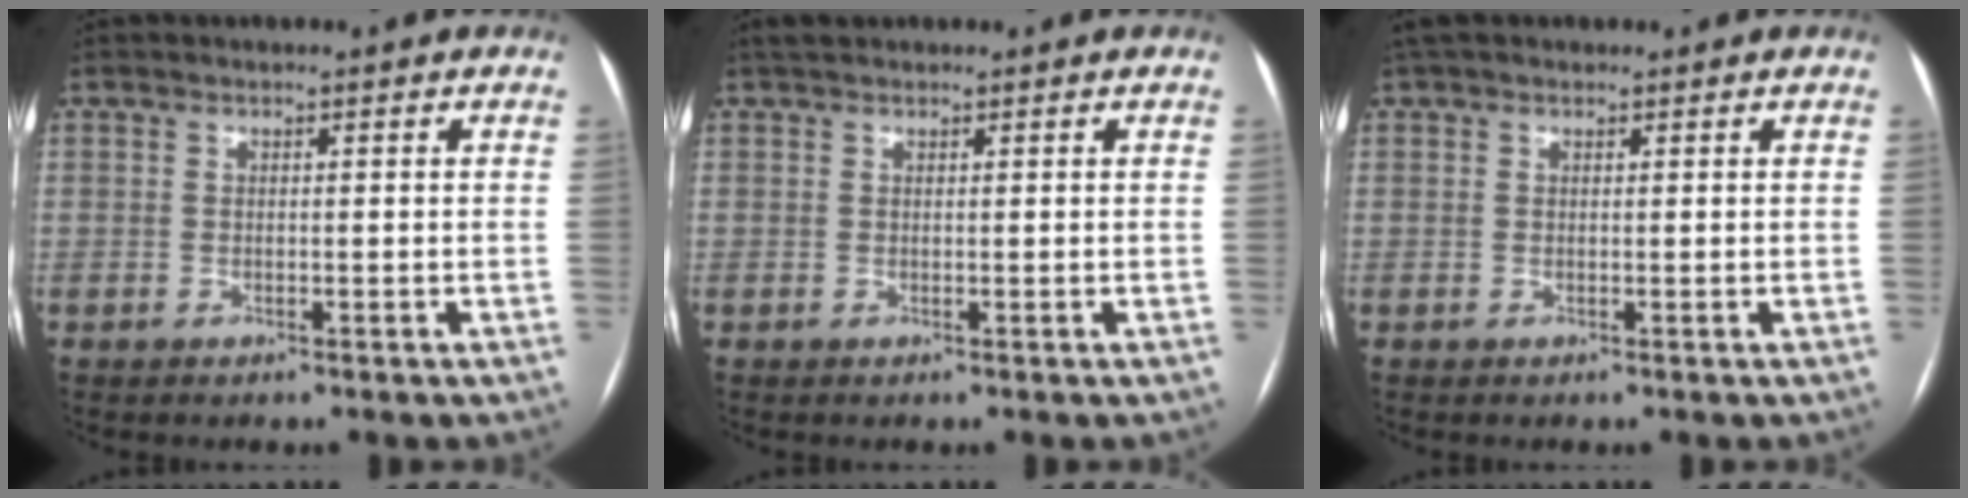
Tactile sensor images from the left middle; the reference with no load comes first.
{"total": 1.4, "force": [1.2, 0.5, 0.5], "torque": [-0.012, 0.016, 0.022]}
{"total": 2.6, "force": [2.0, 1.3, 1.2], "torque": [-0.026, 0.031, 0.034]}